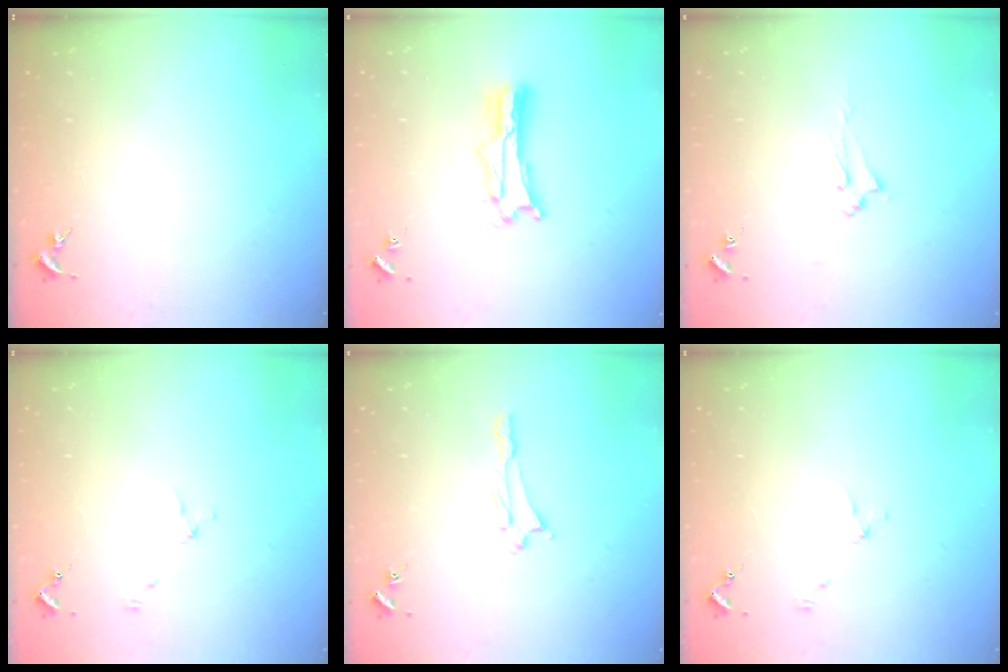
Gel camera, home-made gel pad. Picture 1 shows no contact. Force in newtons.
{"total": 2.1, "press": 2.1, "slide": 0.3}
{"total": 1.9, "press": 1.9, "slide": 0.3}
{"total": 2.0, "press": 2.0, "slide": 0.2}
{"total": 1.3, "press": 1.3, "slide": 0.1}
{"total": 2.0, "press": 2.0, "slide": 0.2}